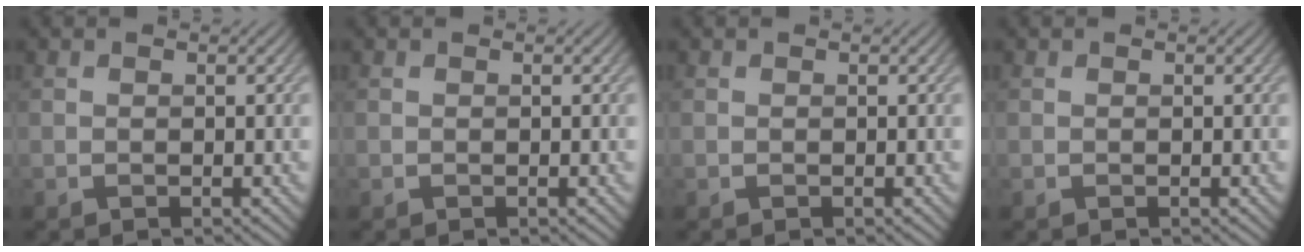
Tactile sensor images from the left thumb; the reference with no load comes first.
{"total": 0.0}
{"total": 0.0}
{"total": 0.0}